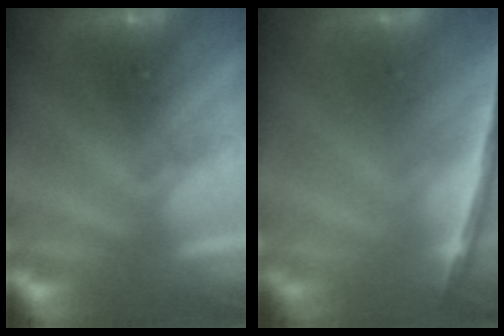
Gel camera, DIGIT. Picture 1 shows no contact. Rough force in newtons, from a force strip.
{"total": 1.7}